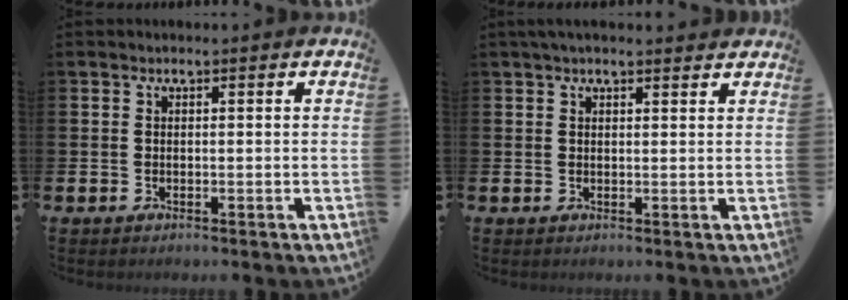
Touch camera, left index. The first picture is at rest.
{"total": 2.0, "force": [1.8, 0.4, 0.8], "torque": [-0.016, 0.002, 0.032]}